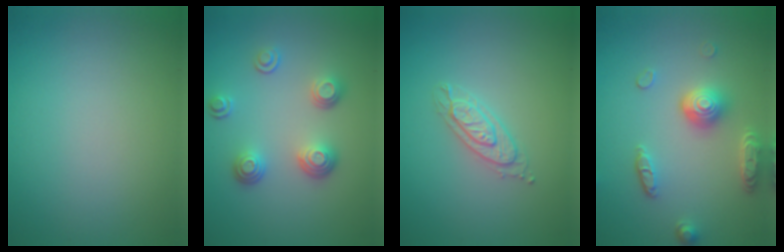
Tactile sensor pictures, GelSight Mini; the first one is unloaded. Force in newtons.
{"total": 3.5, "press": 2.8, "slide": 2.2}
{"total": 2.2, "press": 2.2, "slide": 0.3}
{"total": 4.6, "press": 3.7, "slide": 2.8}